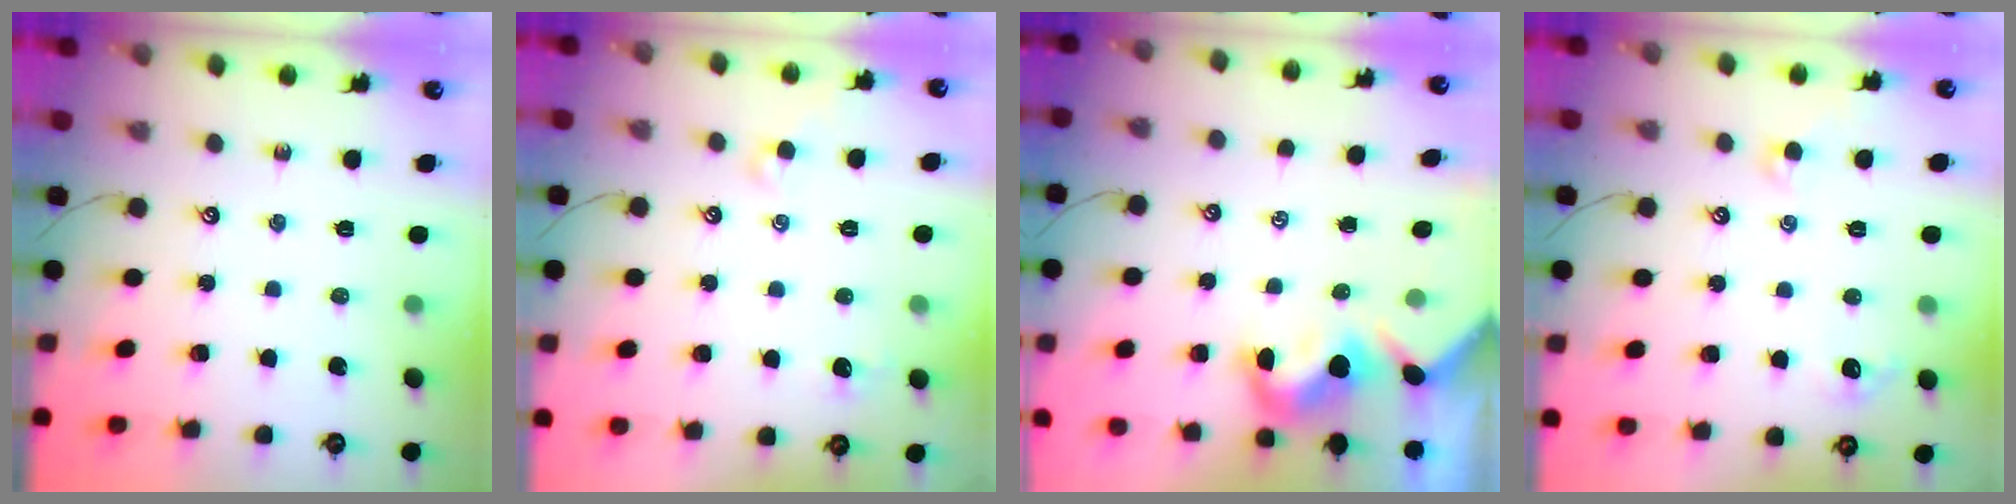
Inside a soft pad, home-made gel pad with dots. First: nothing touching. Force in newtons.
{"total": 2.4, "press": 2.4, "slide": 0.5}
{"total": 1.7, "press": 1.7, "slide": 0.4}
{"total": 1.4, "press": 1.2, "slide": 0.6}